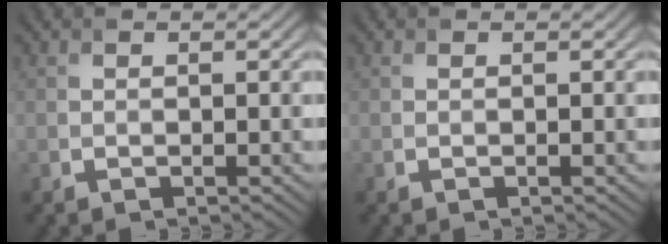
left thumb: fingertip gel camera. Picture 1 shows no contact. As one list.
[{"total": 0.0}]